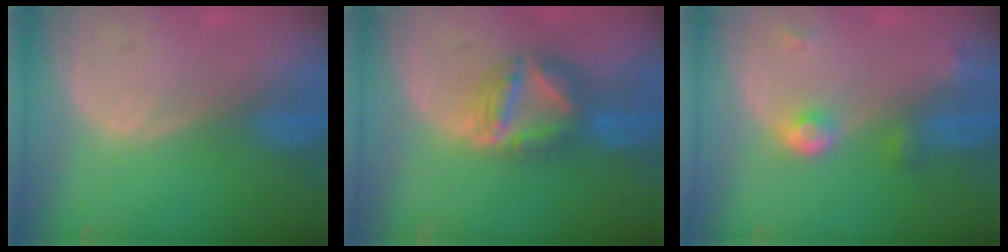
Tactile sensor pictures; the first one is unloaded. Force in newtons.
{"total": 7.7, "press": 6.8, "slide": 3.8}
{"total": 3.8, "press": 3.6, "slide": 1.3}